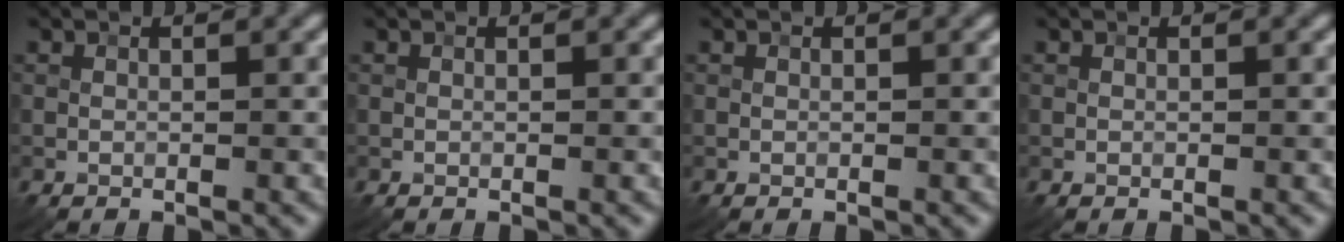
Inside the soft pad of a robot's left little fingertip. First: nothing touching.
{"total": 0.0}
{"total": 0.0}
{"total": 0.0}